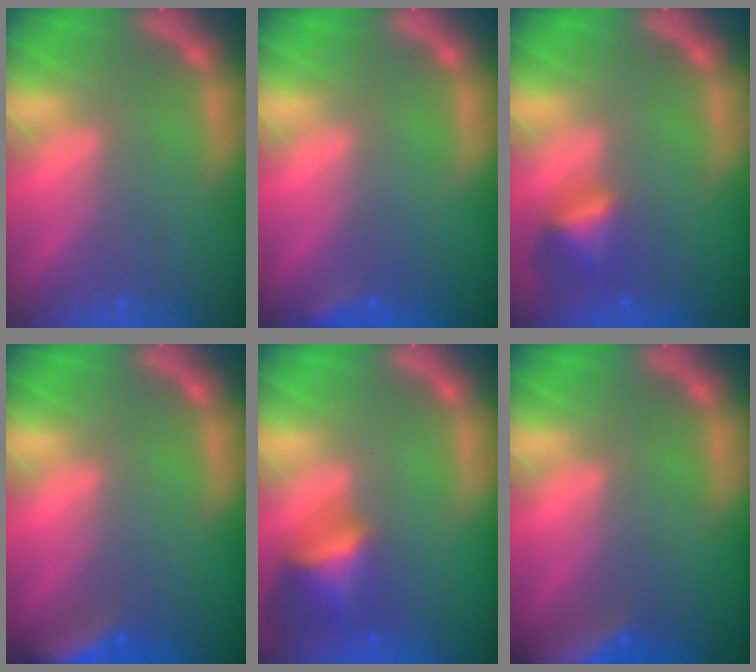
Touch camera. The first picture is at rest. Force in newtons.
{"total": 1.4}
{"total": 2.9}
{"total": 5.5}
{"total": 4.5}
{"total": 8.0}